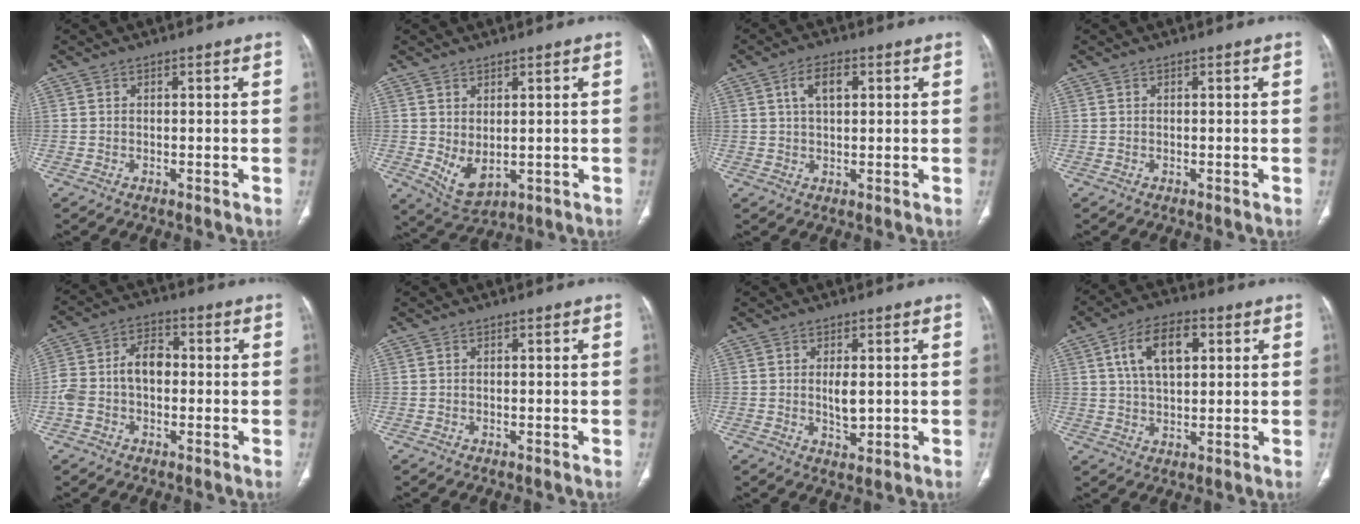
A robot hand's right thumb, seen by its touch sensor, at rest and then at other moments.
{"total": 5.8, "force": [0.0, 3.3, 4.8], "torque": [-0.082, -0.009, 0.023]}
{"total": 5.3, "force": [1.7, 2.8, 4.1], "torque": [-0.073, 0.005, 0.031]}
{"total": 0.0}
{"total": 9.2, "force": [-0.7, 6.2, 6.8], "torque": [-0.134, 0.033, -0.022]}
{"total": 0.0}
{"total": 4.0, "force": [0.3, 1.8, 3.6], "torque": [-0.058, -0.008, 0.013]}
{"total": 11.2, "force": [3.6, 6.1, 8.7], "torque": [-0.140, 0.005, 0.060]}